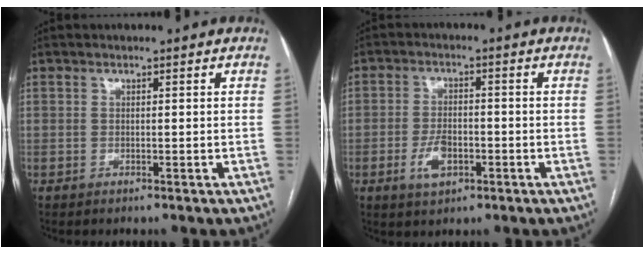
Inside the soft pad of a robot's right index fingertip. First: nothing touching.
{"total": 5.1, "force": [-2.0, 2.6, 3.9], "torque": [-0.078, 0.001, -0.032]}